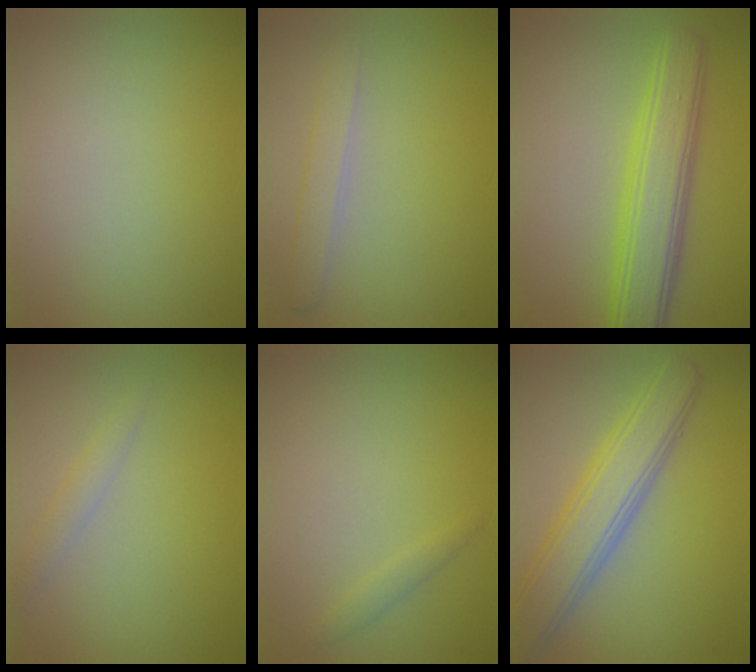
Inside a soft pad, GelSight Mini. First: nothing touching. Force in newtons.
{"total": 1.7, "press": 1.7, "slide": 0.0}
{"total": 5.9, "press": 5.9, "slide": 0.1}
{"total": 1.3, "press": 1.3, "slide": 0.1}
{"total": 0.8, "press": 0.8, "slide": 0.0}
{"total": 6.0, "press": 5.9, "slide": 0.7}